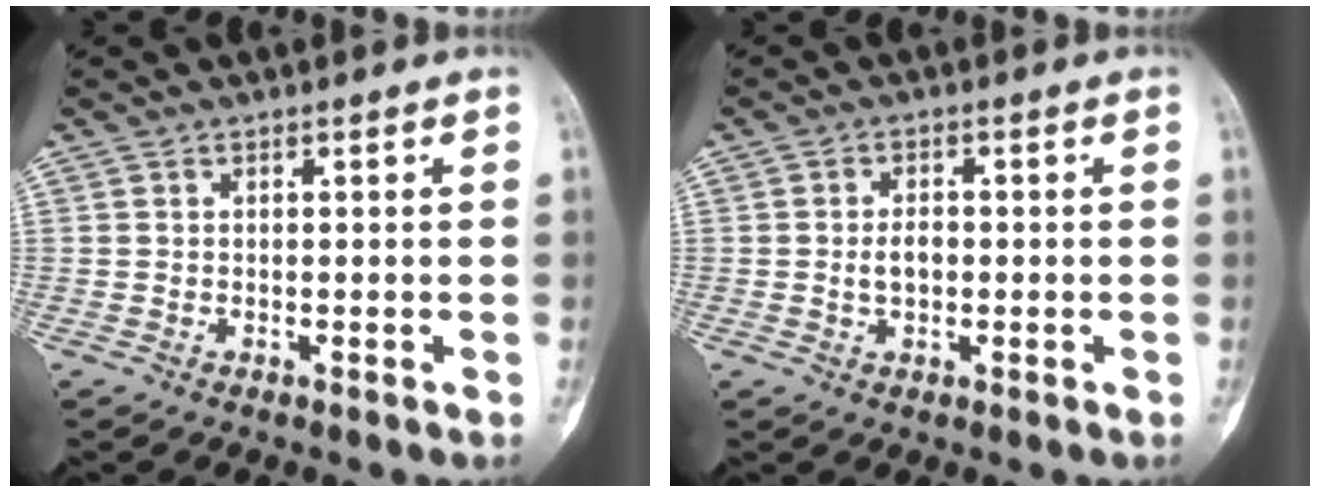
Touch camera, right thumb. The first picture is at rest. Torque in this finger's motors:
{"motor_torque": [0.43, 0.80, 0.31, -0.05, 0.04]}